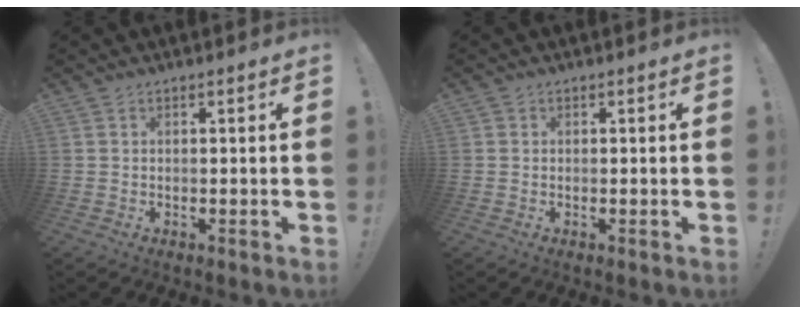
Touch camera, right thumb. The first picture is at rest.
{"total": 0.6, "force": [0.0, 0.6, -0.1], "torque": [-0.002, 0.002, 0.002]}